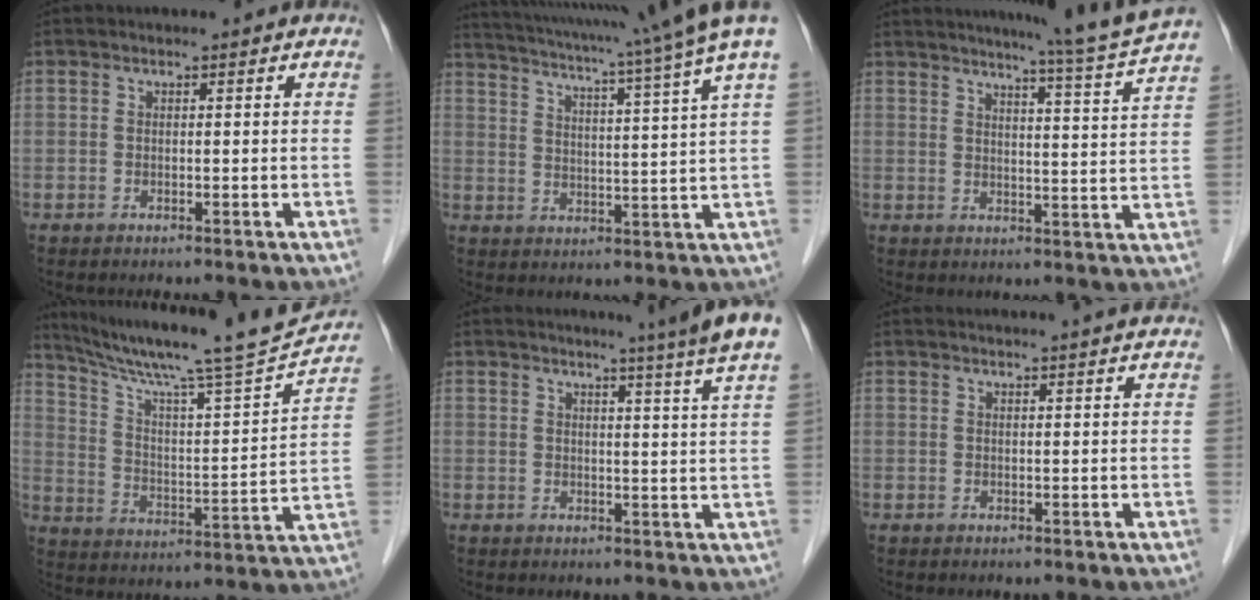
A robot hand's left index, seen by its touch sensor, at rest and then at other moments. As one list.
[{"total": 15.4, "force": [13.0, -1.9, 8.0], "torque": [-0.140, -0.025, 0.162]}, {"total": 13.1, "force": [11.6, -2.8, 5.5], "torque": [-0.091, -0.047, 0.139]}, {"total": 20.5, "force": [18.4, -1.2, 9.0], "torque": [-0.158, -0.032, 0.276]}, {"total": 9.1, "force": [7.3, -1.8, 5.0], "torque": [-0.067, -0.020, 0.068]}, {"total": 8.1, "force": [7.4, -0.7, 3.1], "torque": [-0.037, 0.025, 0.076]}]